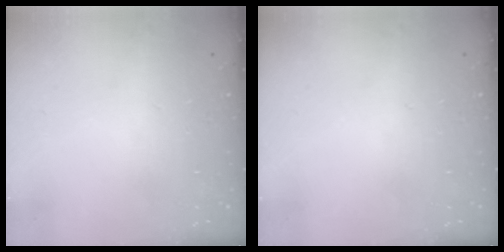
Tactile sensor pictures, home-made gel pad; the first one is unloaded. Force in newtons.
{"total": 0.0}